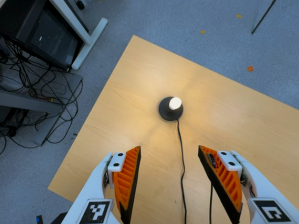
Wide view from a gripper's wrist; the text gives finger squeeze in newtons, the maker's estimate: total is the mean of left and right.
{"total": 0.0}